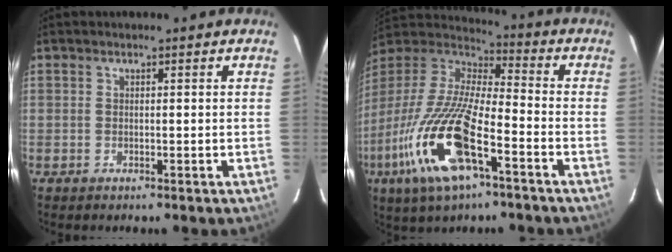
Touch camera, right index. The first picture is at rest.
{"total": 22.4, "force": [-10.4, 6.6, 18.7], "torque": [-0.382, -0.050, -0.204]}